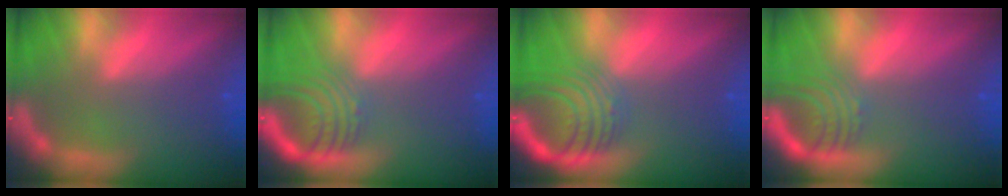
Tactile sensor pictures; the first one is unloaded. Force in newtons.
{"total": 7.1}
{"total": 9.5}
{"total": 5.0}